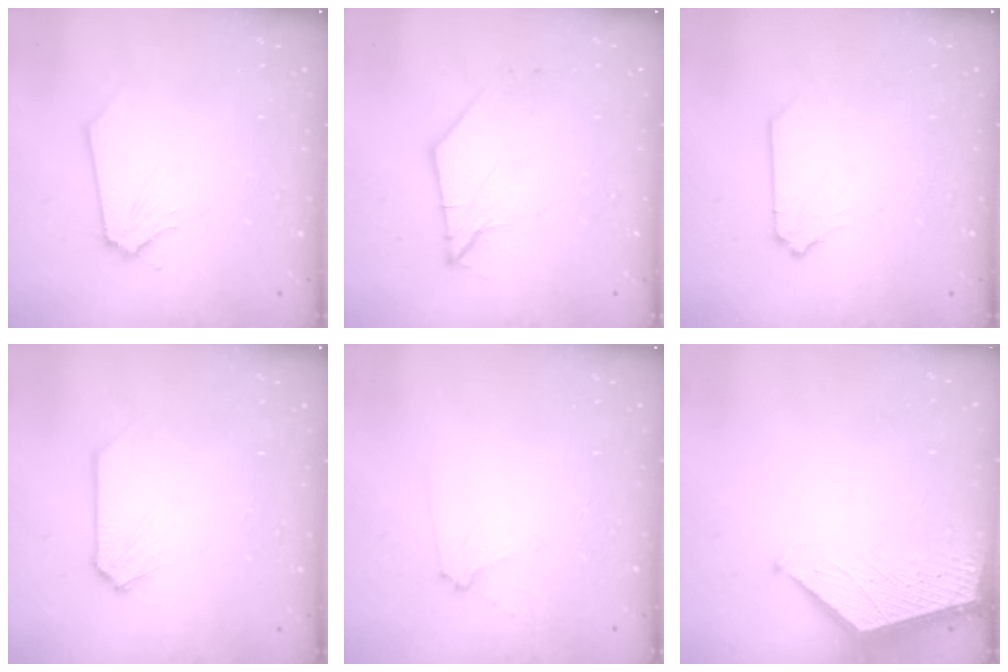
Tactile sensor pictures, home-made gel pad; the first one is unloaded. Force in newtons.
{"total": 6.7, "press": 6.6, "slide": 1.2}
{"total": 1.4, "press": 1.4, "slide": 0.2}
{"total": 0.0}
{"total": 2.8, "press": 2.8, "slide": 0.4}
{"total": 1.8, "press": 1.8, "slide": 0.2}